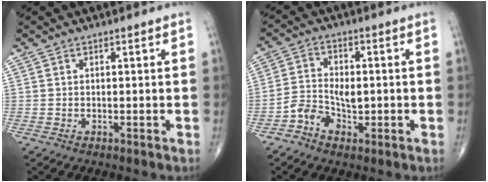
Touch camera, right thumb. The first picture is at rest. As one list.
[{"total": 6.6, "force": [-1.9, 4.3, 4.6], "torque": [-0.078, 0.021, -0.039]}]